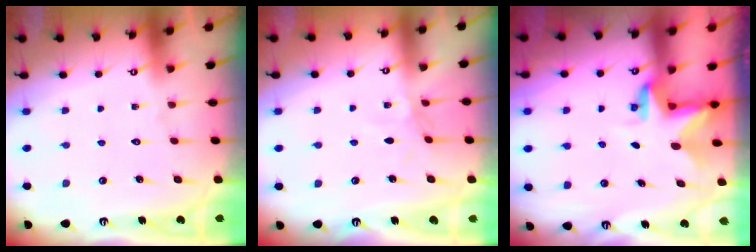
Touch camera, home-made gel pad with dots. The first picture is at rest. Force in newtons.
{"total": 2.1, "press": 2.1, "slide": 0.5}
{"total": 2.9, "press": 2.9, "slide": 0.1}